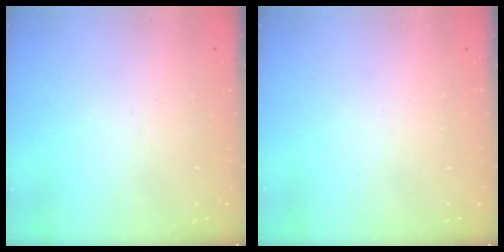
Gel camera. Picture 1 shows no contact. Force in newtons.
{"total": 0.0}